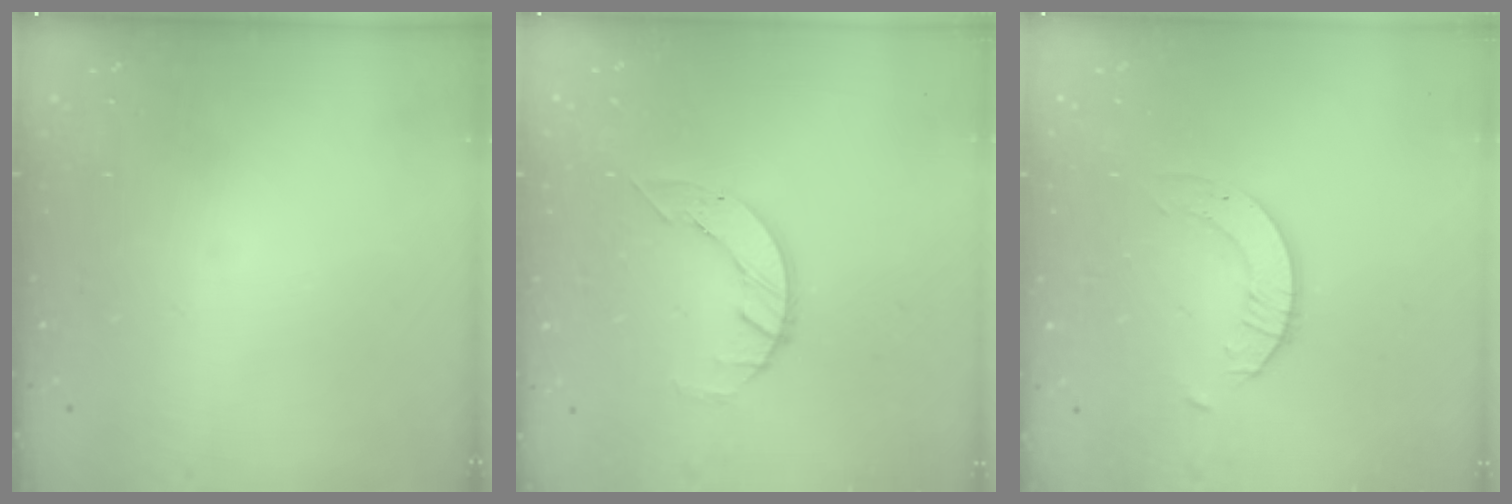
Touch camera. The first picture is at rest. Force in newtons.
{"total": 3.4, "press": 3.4, "slide": 0.4}
{"total": 2.1, "press": 2.1, "slide": 0.2}